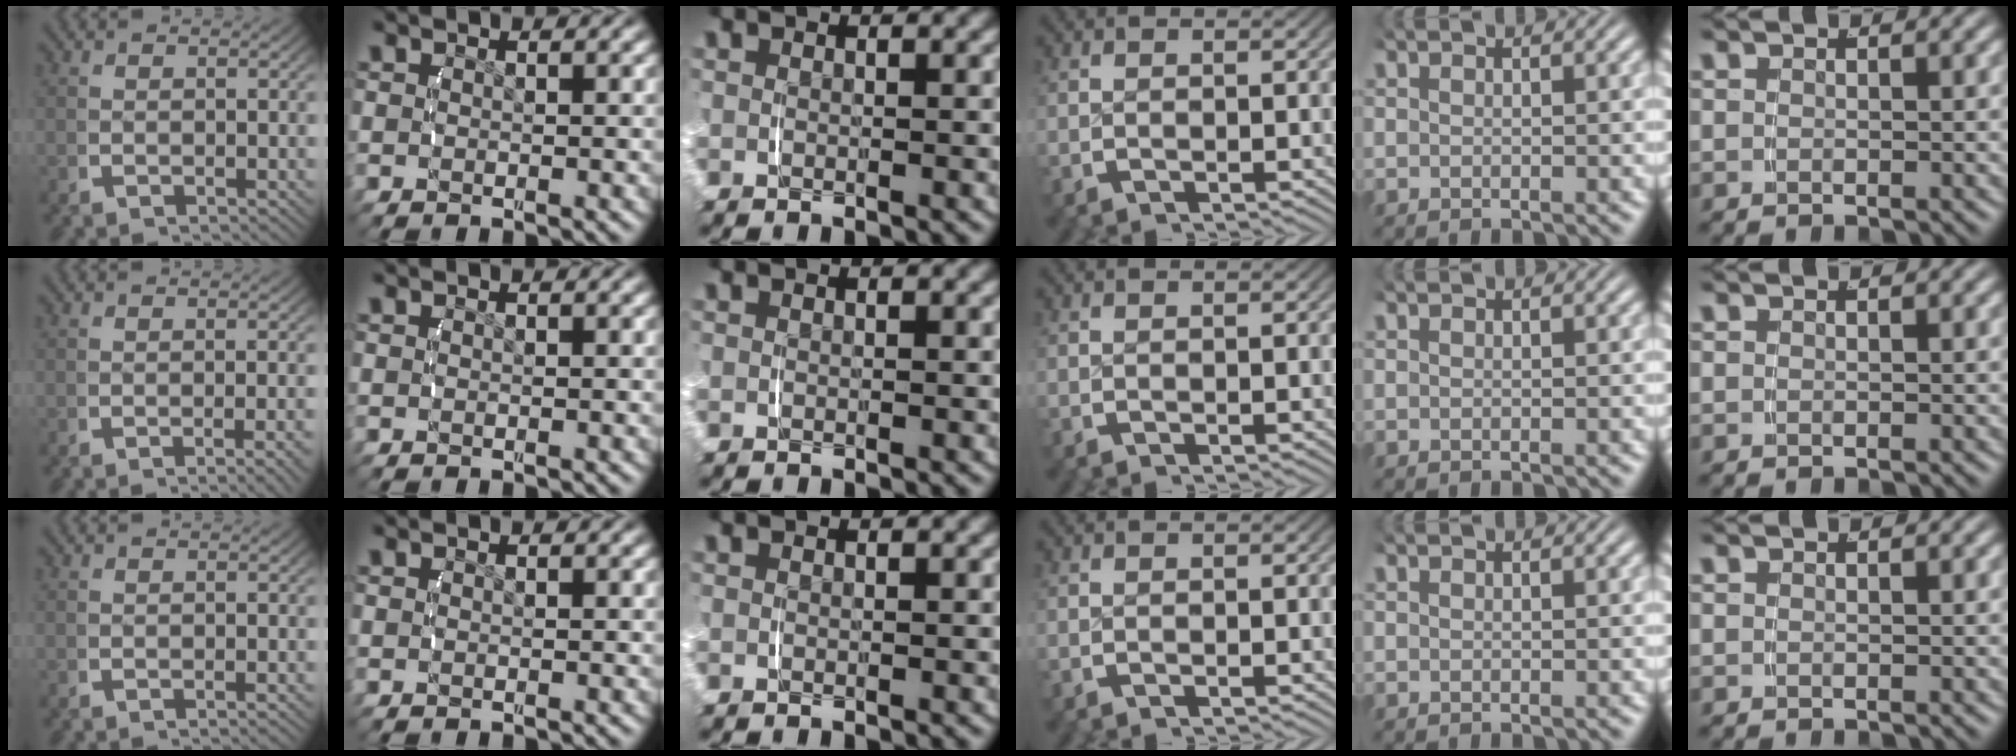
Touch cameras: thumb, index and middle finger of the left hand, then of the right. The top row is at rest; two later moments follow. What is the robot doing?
{"motion": "lift_and_place", "object": "measuring cup"}